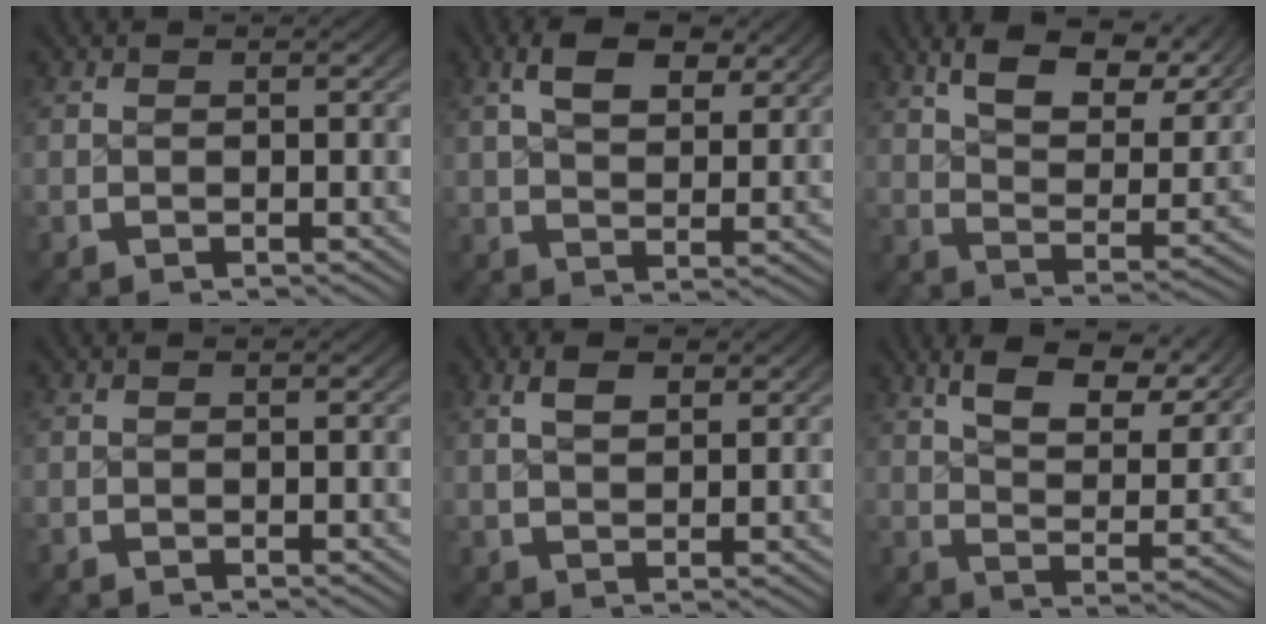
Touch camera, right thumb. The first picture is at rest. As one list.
[{"total": 6.0, "force": [3.4, 2.9, 4.0], "torque": [-0.052, 0.006, 0.054]}, {"total": 10.9, "force": [6.6, 4.6, 7.5], "torque": [-0.109, 0.019, 0.093]}, {"total": 0.0}, {"total": 3.4, "force": [2.1, 1.5, 2.3], "torque": [-0.025, 0.008, 0.039]}, {"total": 11.7, "force": [6.3, 5.1, 8.4], "torque": [-0.126, 0.018, 0.087]}]